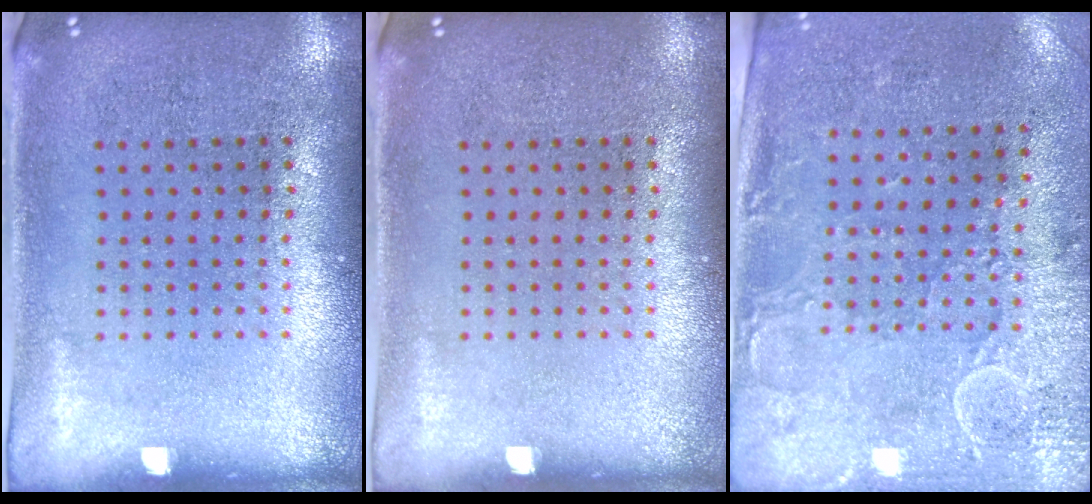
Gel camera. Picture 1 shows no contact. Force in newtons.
{"total": 0.0}
{"total": 2.9, "press": 2.4, "slide": 1.7}